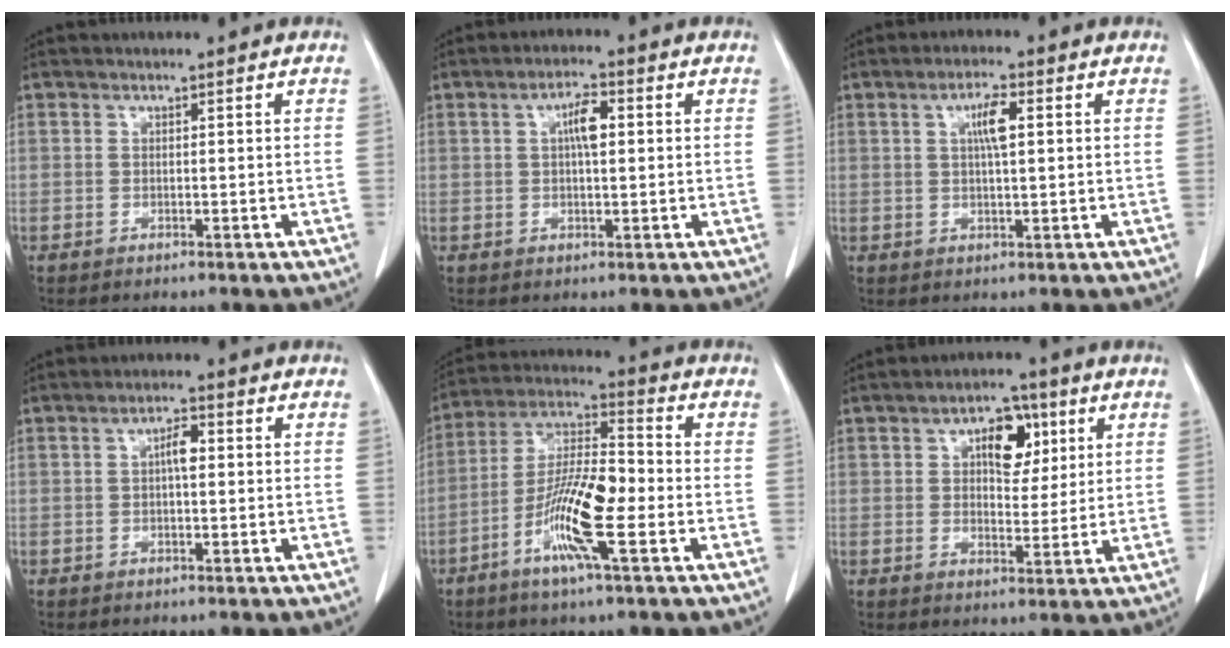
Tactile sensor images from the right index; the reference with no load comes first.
{"total": 4.1, "force": [0.9, 1.2, 3.8], "torque": [-0.066, 0.008, 0.014]}
{"total": 4.2, "force": [1.3, 0.8, 3.9], "torque": [-0.071, 0.003, 0.022]}
{"total": 2.8, "force": [0.4, 1.0, 2.6], "torque": [-0.042, 0.008, 0.004]}
{"total": 13.0, "force": [-4.2, 1.7, 12.1], "torque": [-0.235, -0.002, -0.083]}
{"total": 7.3, "force": [2.9, 4.0, 5.3], "torque": [-0.075, 0.017, 0.046]}